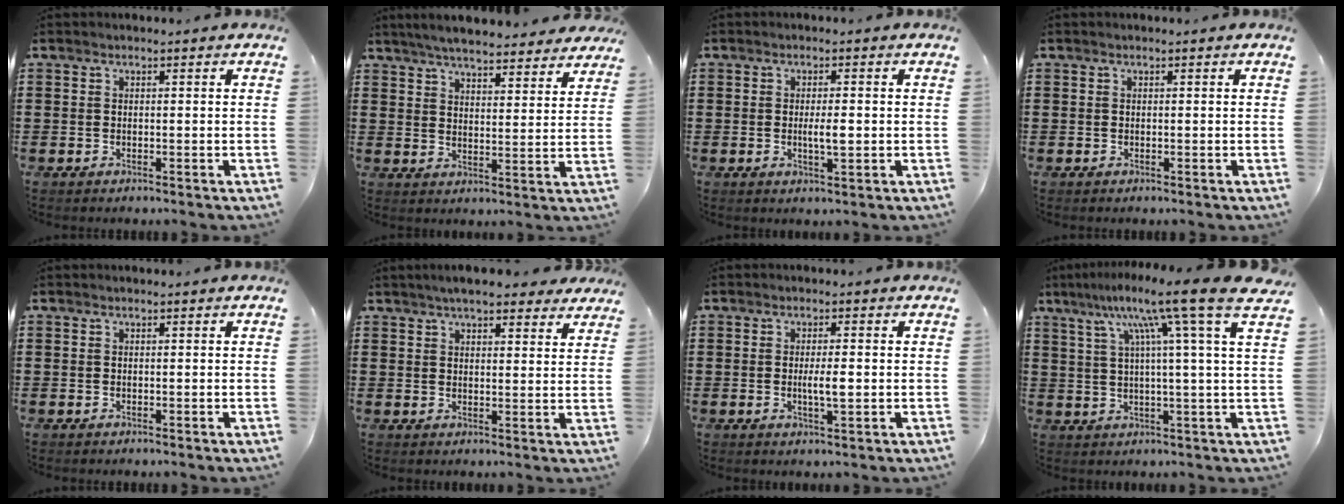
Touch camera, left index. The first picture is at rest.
{"total": 5.5, "force": [5.3, 0.2, 1.6], "torque": [-0.052, -0.023, 0.094]}
{"total": 3.2, "force": [-0.2, 0.7, 3.2], "torque": [-0.056, -0.003, -0.003]}
{"total": 0.0}
{"total": 0.0}
{"total": 5.3, "force": [4.6, 1.1, 2.5], "torque": [-0.059, -0.001, 0.085]}
{"total": 3.4, "force": [-0.2, 0.6, 3.4], "torque": [-0.066, -0.006, -0.007]}
{"total": 12.4, "force": [6.8, -1.4, 10.3], "torque": [-0.201, -0.021, 0.096]}